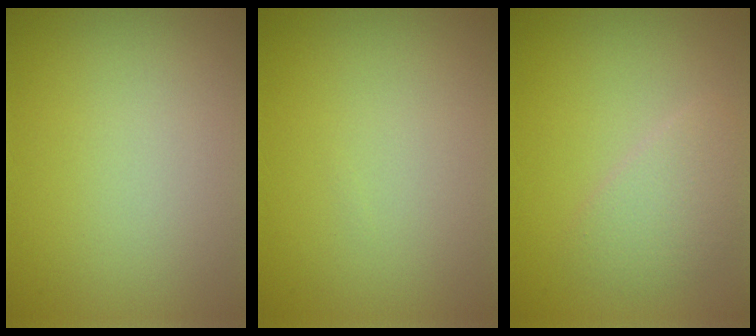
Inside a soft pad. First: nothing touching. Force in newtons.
{"total": 0.0}
{"total": 2.5, "press": 2.5, "slide": 0.1}